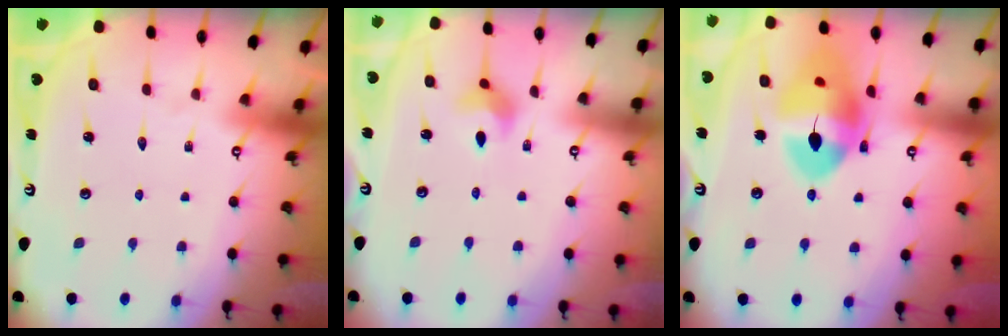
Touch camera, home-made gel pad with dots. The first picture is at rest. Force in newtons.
{"total": 4.6, "press": 4.6, "slide": 0.7}
{"total": 16.9, "press": 16.8, "slide": 2.0}